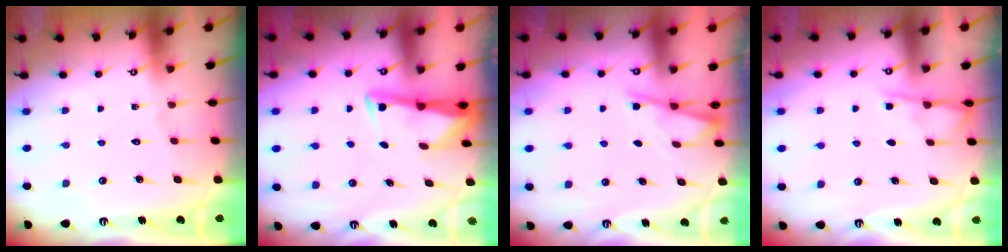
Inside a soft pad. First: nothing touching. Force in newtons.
{"total": 3.1, "press": 3.1, "slide": 0.3}
{"total": 2.4, "press": 2.4, "slide": 0.4}
{"total": 3.5, "press": 3.5, "slide": 0.5}